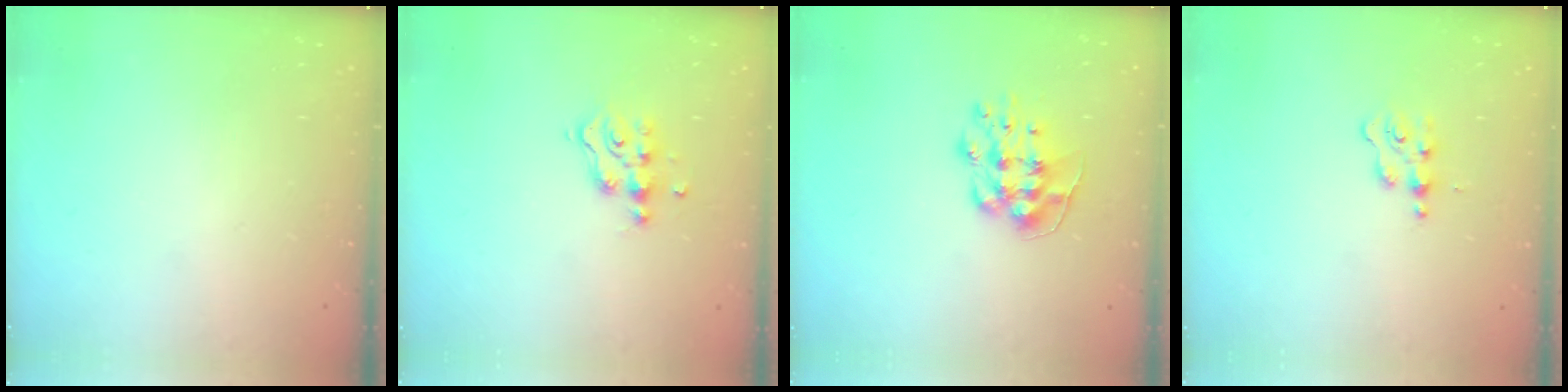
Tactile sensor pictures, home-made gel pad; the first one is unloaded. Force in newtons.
{"total": 5.9, "press": 5.9, "slide": 0.3}
{"total": 9.3, "press": 9.3, "slide": 0.4}
{"total": 1.7, "press": 1.7, "slide": 0.3}